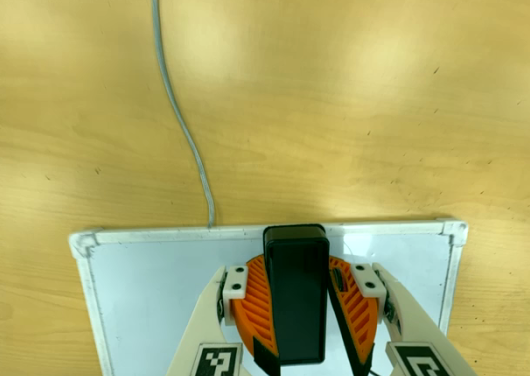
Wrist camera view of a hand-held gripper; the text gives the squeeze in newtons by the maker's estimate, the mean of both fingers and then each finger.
{"total": 13.3, "left": 15.2, "right": 11.5}